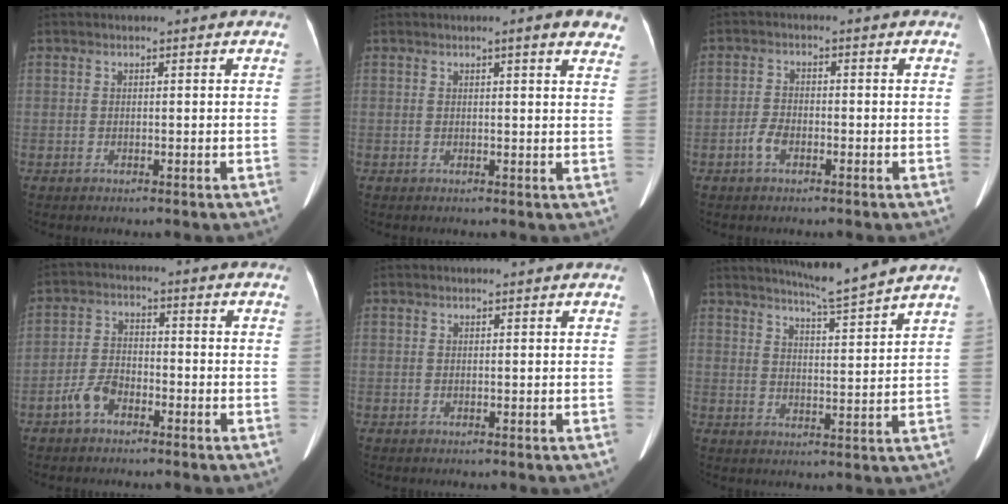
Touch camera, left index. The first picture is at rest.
{"total": 5.2, "force": [3.8, 0.6, 3.5], "torque": [-0.029, 0.004, 0.034]}
{"total": 2.8, "force": [-1.7, 1.4, 1.8], "torque": [-0.043, -0.001, -0.033]}
{"total": 4.7, "force": [-3.0, 2.5, 2.5], "torque": [-0.061, 0.004, -0.058]}
{"total": 1.5, "force": [1.5, 0.0, 0.4], "torque": [-0.010, 0.010, 0.019]}
{"total": 9.4, "force": [8.5, -1.8, 3.6], "torque": [-0.064, -0.013, 0.126]}